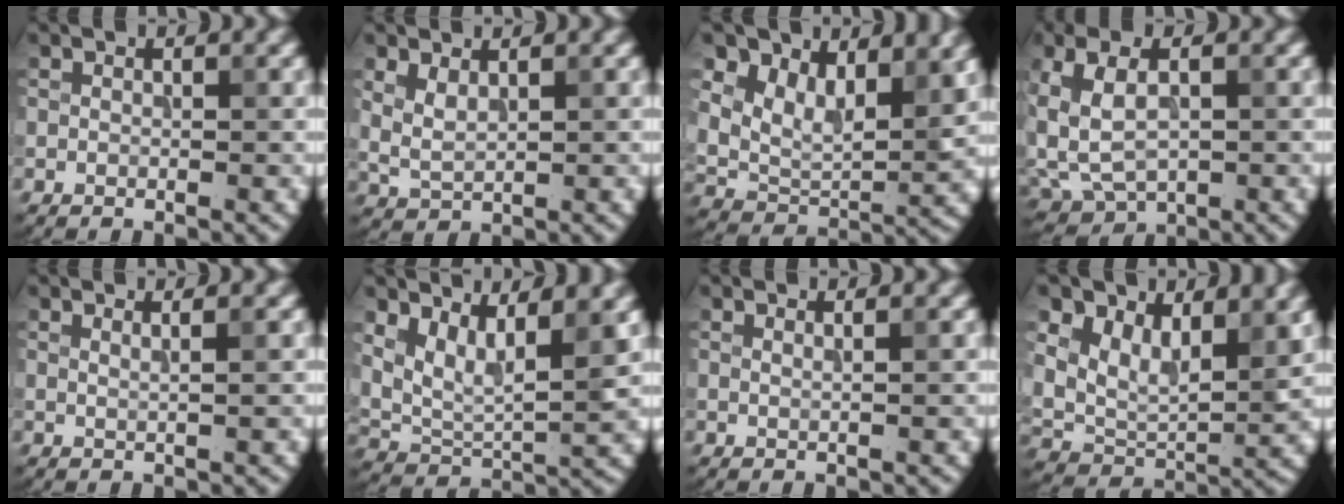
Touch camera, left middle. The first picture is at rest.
{"total": 1.9, "force": [1.0, 0.9, 1.3], "torque": [-0.038, -0.002, 0.025]}
{"total": 7.8, "force": [4.4, 4.3, 4.7], "torque": [-0.093, -0.006, 0.076]}
{"total": 6.2, "force": [0.7, 3.8, 4.8], "torque": [-0.108, 0.000, 0.011]}
{"total": 1.3, "force": [0.8, 0.4, 0.9], "torque": [-0.010, 0.004, 0.000]}
{"total": 5.4, "force": [2.6, 2.3, 4.1], "torque": [-0.089, -0.013, 0.056]}
{"total": 0.8, "force": [0.6, 0.1, 0.5], "torque": [-0.007, -0.001, 0.004]}
{"total": 7.4, "force": [3.5, 4.4, 4.8], "torque": [-0.097, -0.011, 0.063]}